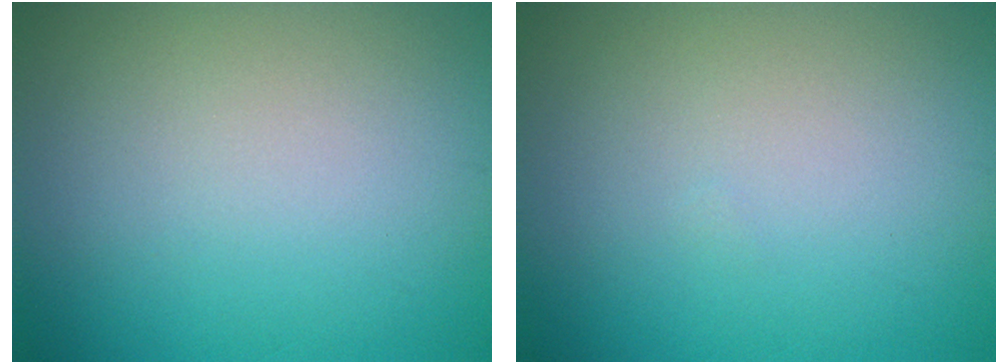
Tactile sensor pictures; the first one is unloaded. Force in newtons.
{"total": 0.0}